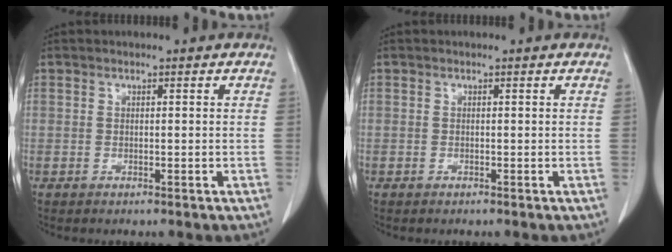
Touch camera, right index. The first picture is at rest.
{"total": 0.0}